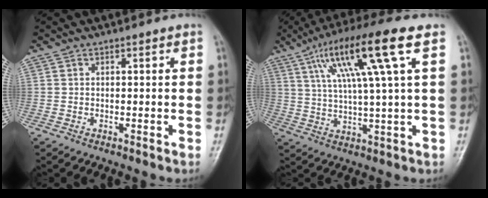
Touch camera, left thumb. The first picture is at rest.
{"total": 15.3, "force": [6.2, 1.2, 14.0], "torque": [-0.261, 0.001, 0.105]}